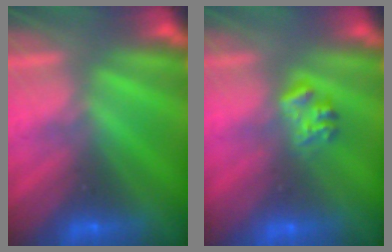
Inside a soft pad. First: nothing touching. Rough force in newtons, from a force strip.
{"total": 2.3}